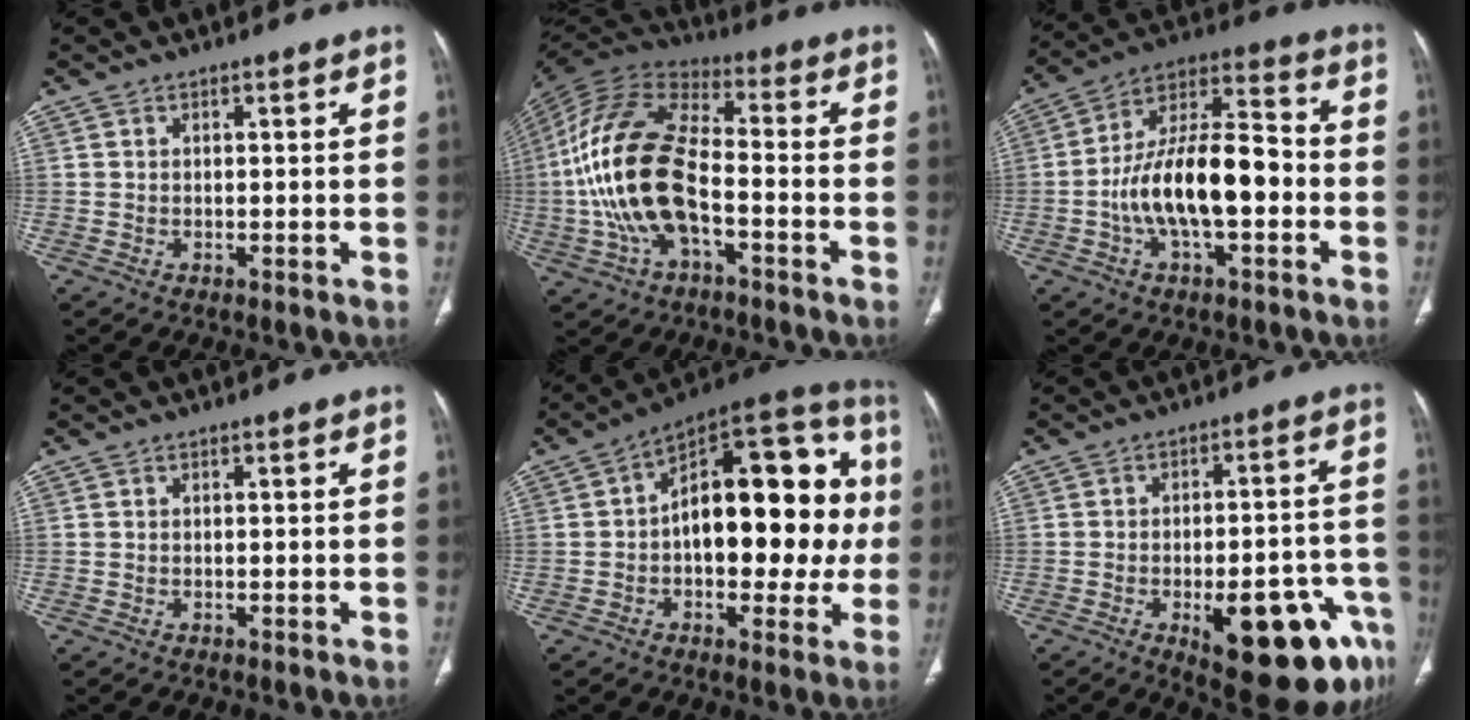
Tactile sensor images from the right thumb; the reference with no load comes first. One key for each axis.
{"total": 19.8, "fx": -3.7, "fy": 9.8, "fz": 16.8, "tx": -0.344, "ty": 0.031, "tz": -0.071}
{"total": 17.8, "fx": -3.5, "fy": 7.9, "fz": 15.5, "tx": -0.265, "ty": 0.044, "tz": -0.066}
{"total": 0.0}
{"total": 25.7, "fx": 0.3, "fy": 13.3, "fz": 22.0, "tx": -0.270, "ty": 0.044, "tz": -0.003}
{"total": 19.5, "fx": -8.8, "fy": 6.9, "fz": 15.9, "tx": -0.143, "ty": 0.037, "tz": -0.103}